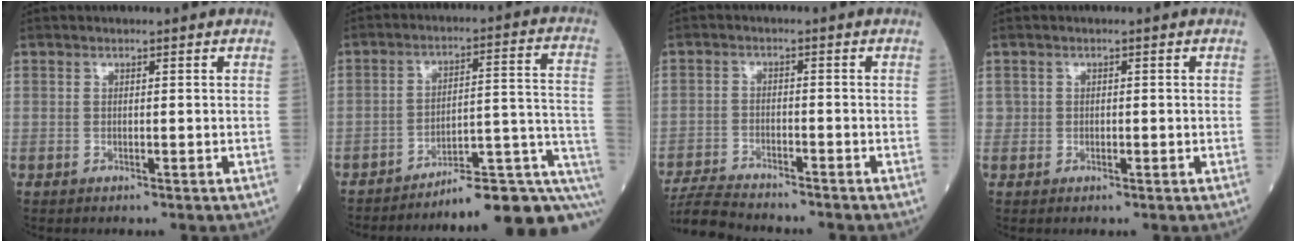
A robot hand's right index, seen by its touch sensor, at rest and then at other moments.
{"total": 15.4, "force": [-11.9, 1.1, 9.7], "torque": [-0.069, 0.050, -0.164]}
{"total": 9.0, "force": [-8.5, 0.6, 2.8], "torque": [-0.051, -0.015, -0.145]}
{"total": 1.0, "force": [0.0, 1.0, 0.3], "torque": [-0.003, 0.005, 0.000]}